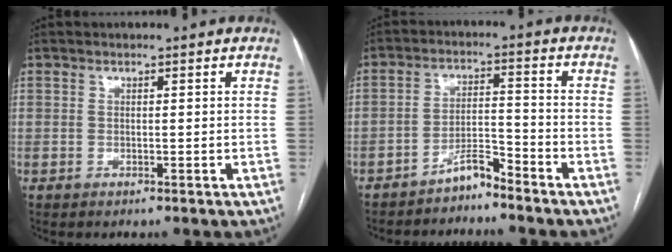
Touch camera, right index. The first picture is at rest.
{"total": 4.5, "force": [-4.0, 0.5, 1.9], "torque": [-0.030, -0.001, -0.074]}